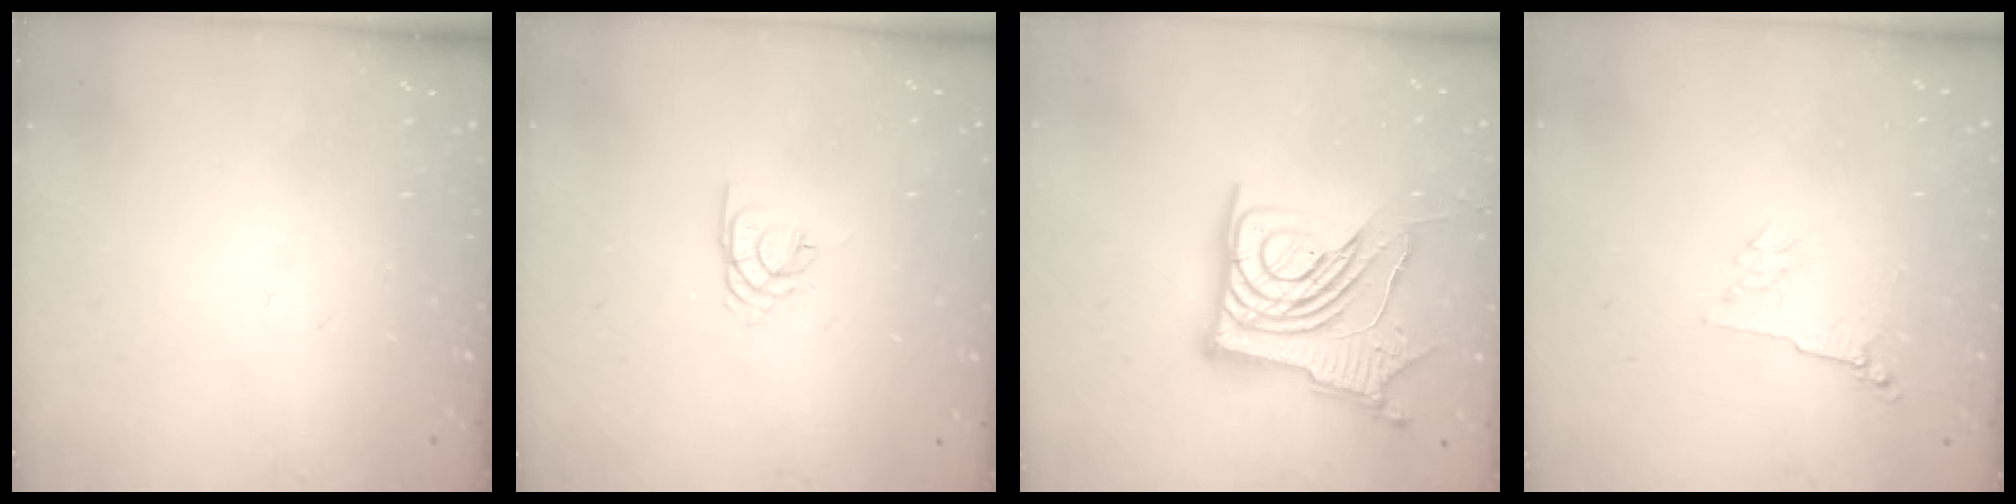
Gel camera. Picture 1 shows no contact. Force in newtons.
{"total": 1.7, "press": 1.7, "slide": 0.4}
{"total": 16.7, "press": 16.6, "slide": 2.2}
{"total": 2.8, "press": 2.7, "slide": 0.6}